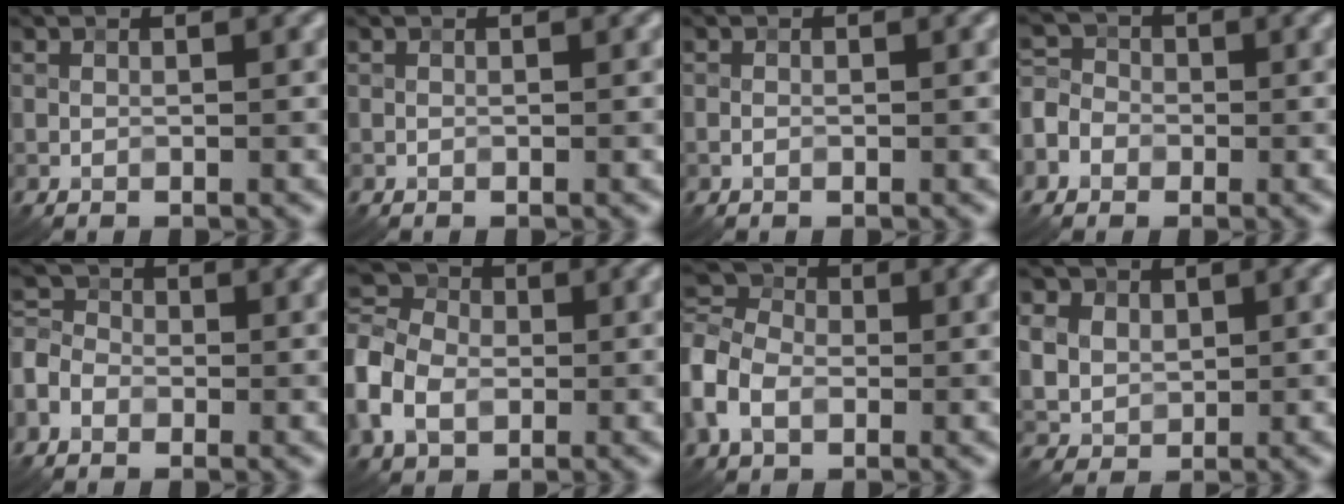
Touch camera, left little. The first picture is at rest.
{"total": 0.0}
{"total": 0.6, "force": [-0.2, 0.4, 0.4], "torque": [-0.008, 0.002, -0.004]}
{"total": 4.6, "force": [-1.7, 3.8, 1.8], "torque": [-0.024, 0.005, -0.045]}
{"total": 3.5, "force": [-1.3, 2.8, 1.7], "torque": [-0.032, 0.006, -0.030]}
{"total": 7.5, "force": [-1.6, 5.7, 4.6], "torque": [-0.119, 0.006, -0.050]}
{"total": 6.3, "force": [-1.6, 4.7, 3.8], "torque": [-0.092, 0.007, -0.051]}
{"total": 7.2, "force": [2.9, 5.7, 3.3], "torque": [-0.084, 0.024, 0.041]}